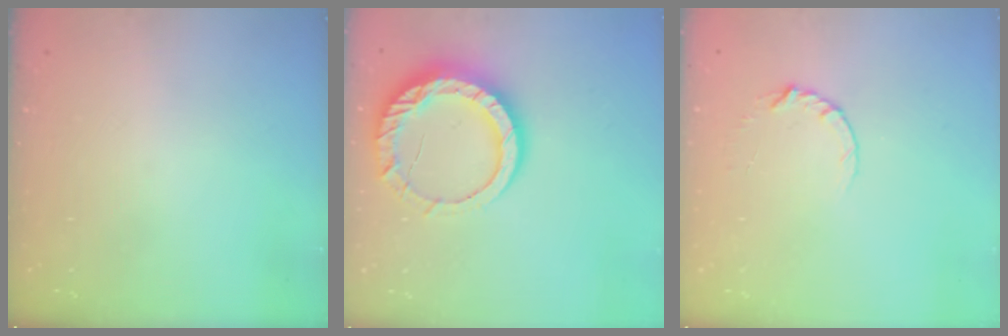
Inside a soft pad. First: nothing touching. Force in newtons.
{"total": 14.3, "press": 14.3, "slide": 1.3}
{"total": 3.7, "press": 3.7, "slide": 0.5}